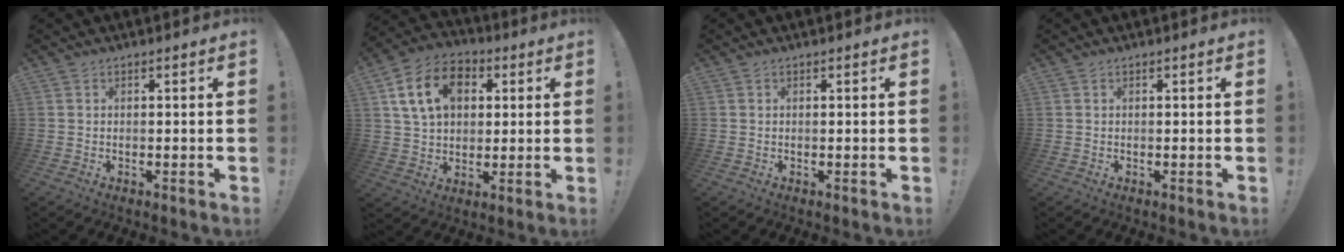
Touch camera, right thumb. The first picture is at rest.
{"total": 15.0, "force": [4.7, 10.8, 9.2], "torque": [-0.153, 0.002, 0.092]}
{"total": 0.0}
{"total": 0.0}